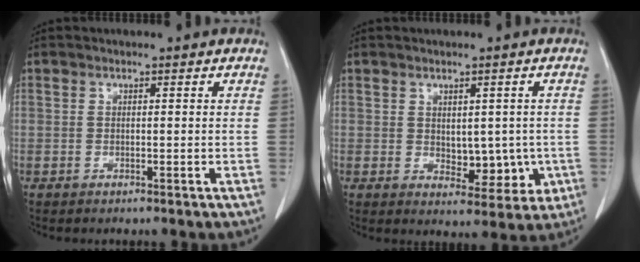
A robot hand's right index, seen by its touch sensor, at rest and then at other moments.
{"total": 6.2, "force": [-0.5, 3.7, 4.9], "torque": [-0.051, -0.002, 0.008]}